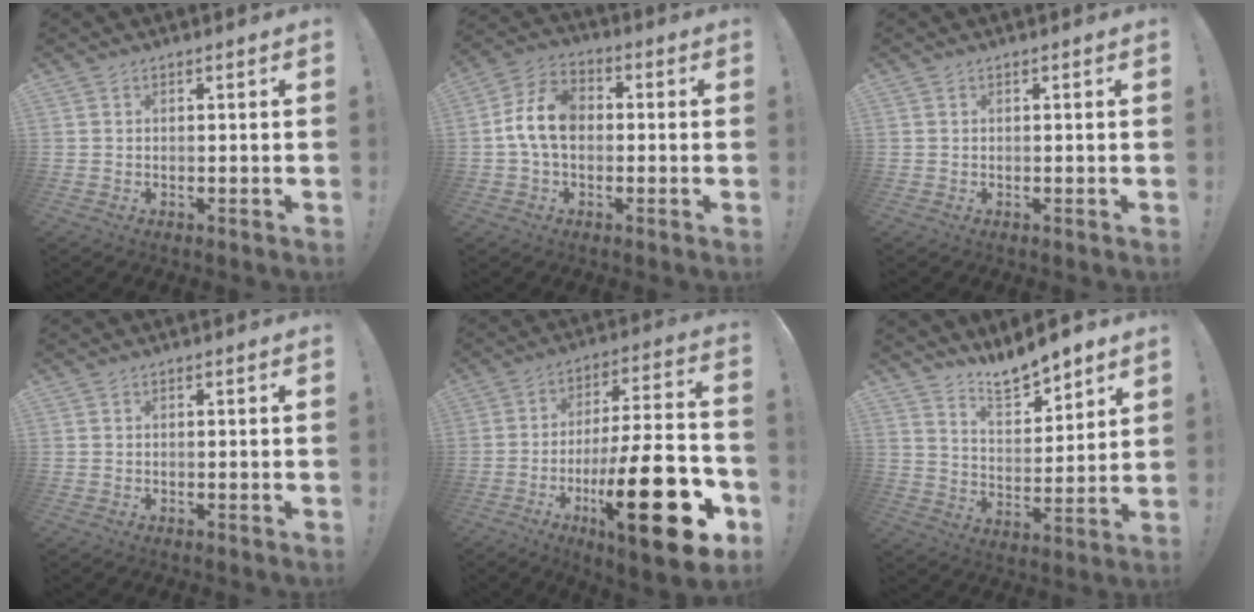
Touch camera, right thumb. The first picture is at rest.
{"total": 11.6, "force": [-0.2, 8.0, 8.3], "torque": [-0.149, 0.016, 0.001]}
{"total": 0.0}
{"total": 0.0}
{"total": 27.5, "force": [-9.8, 7.6, 24.5], "torque": [-0.399, 0.050, -0.151]}
{"total": 10.4, "force": [9.5, 2.9, 3.2], "torque": [-0.053, -0.073, 0.178]}